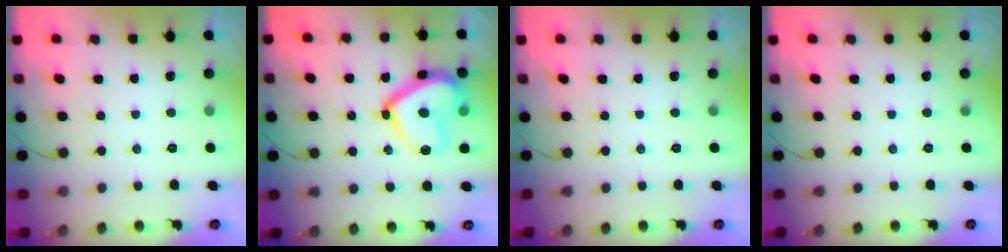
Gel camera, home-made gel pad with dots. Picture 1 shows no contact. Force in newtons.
{"total": 16.7, "press": 16.7, "slide": 1.4}
{"total": 0.0}
{"total": 0.0}